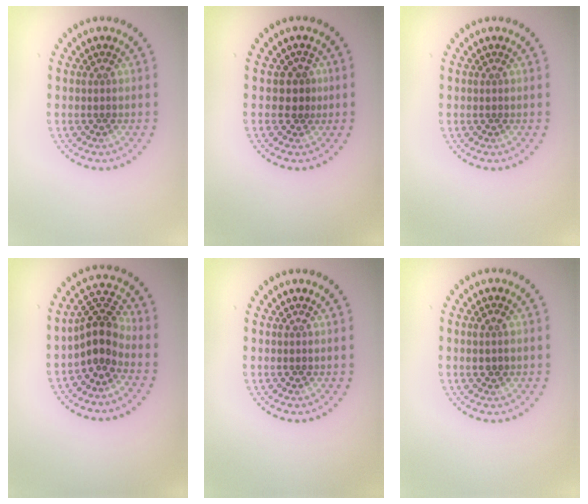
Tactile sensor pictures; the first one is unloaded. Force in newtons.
{"total": 1.2, "press": 0.8, "slide": 0.9}
{"total": 0.0}
{"total": 3.4, "press": 2.7, "slide": 2.1}
{"total": 0.0}
{"total": 1.3, "press": 1.3, "slide": 0.4}